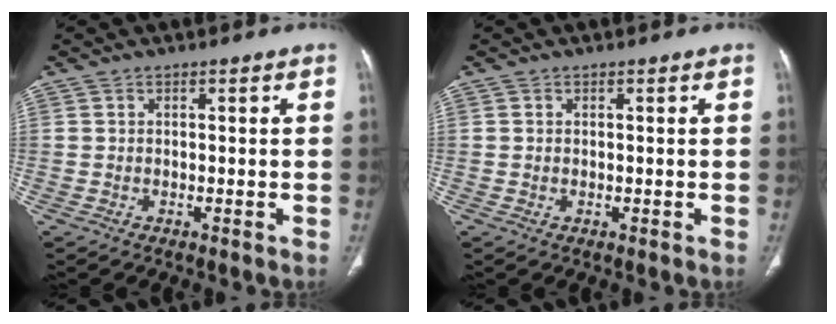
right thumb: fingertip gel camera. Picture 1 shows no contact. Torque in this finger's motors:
{"motor_torque": [-0.13, 0.08, -0.64, 0.27, 0.04]}